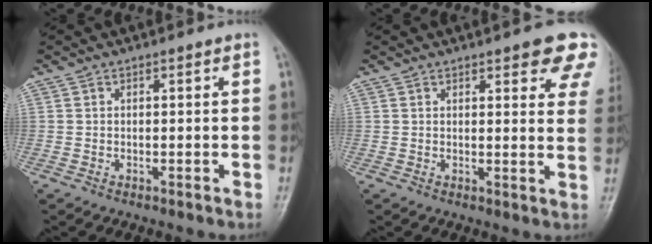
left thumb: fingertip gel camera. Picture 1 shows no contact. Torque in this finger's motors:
{"motor_torque": [1.41, 0.90, 1.30, -0.72, 0.01]}